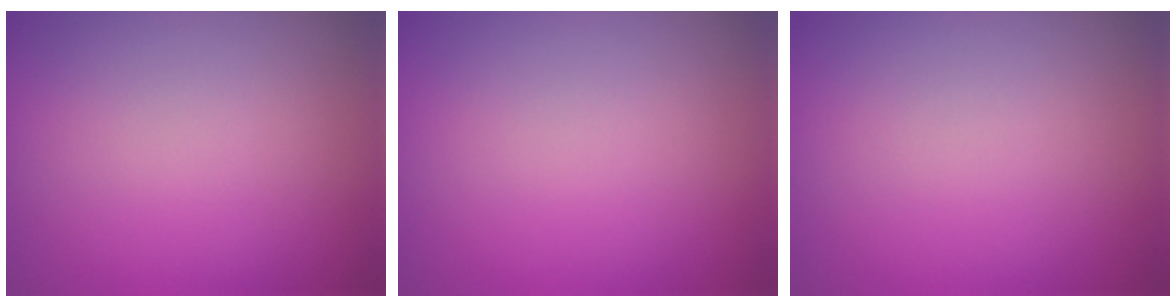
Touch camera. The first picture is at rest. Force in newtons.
{"total": 0.0}
{"total": 0.0}